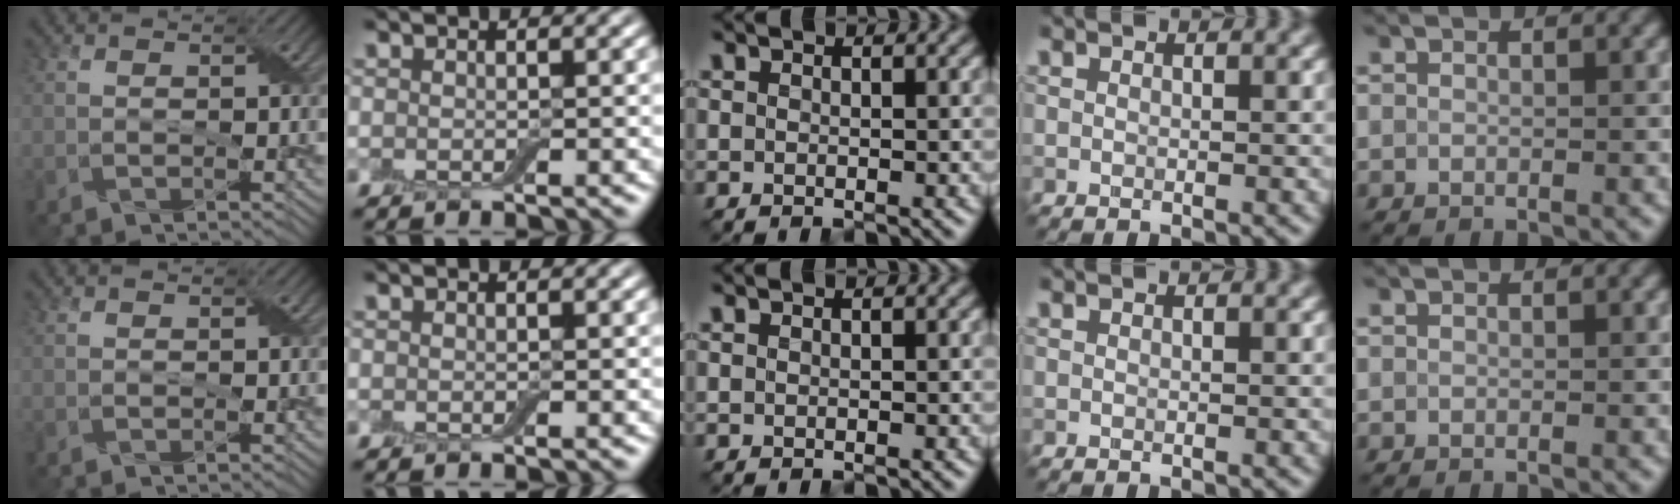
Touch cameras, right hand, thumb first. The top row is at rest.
{}